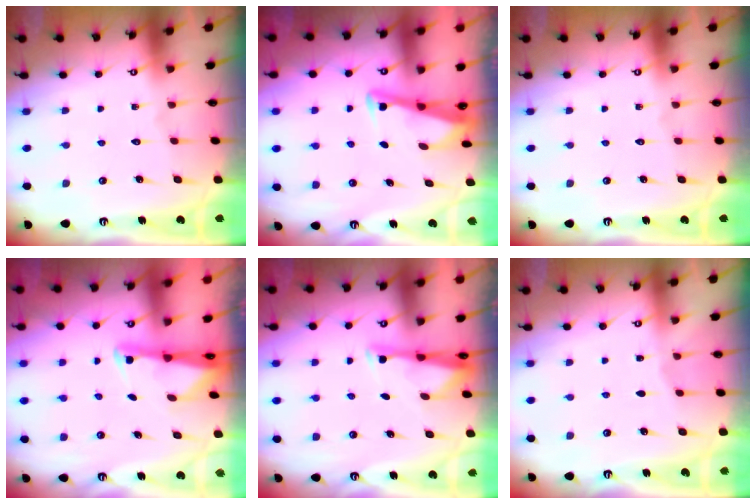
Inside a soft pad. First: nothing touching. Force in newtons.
{"total": 3.3, "press": 3.3, "slide": 0.3}
{"total": 0.0}
{"total": 2.0, "press": 2.0, "slide": 0.3}
{"total": 3.3, "press": 3.3, "slide": 0.4}
{"total": 1.6, "press": 1.5, "slide": 0.3}